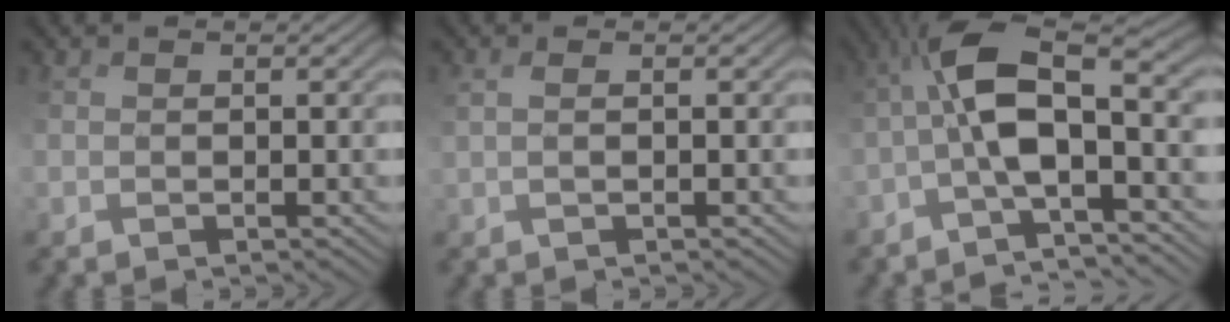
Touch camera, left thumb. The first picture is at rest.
{"total": 1.3, "force": [0.5, -1.2, -0.1], "torque": [0.012, 0.008, 0.013]}
{"total": 7.8, "force": [-1.5, 1.3, 7.6], "torque": [-0.126, 0.025, -0.039]}